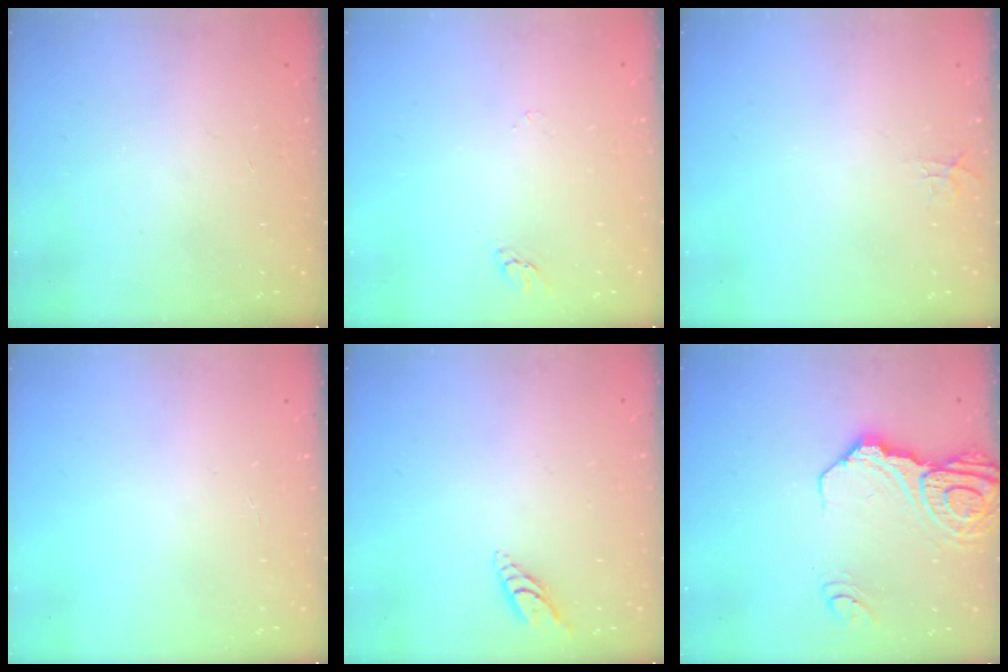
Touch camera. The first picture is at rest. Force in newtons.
{"total": 2.5, "press": 2.5, "slide": 0.2}
{"total": 4.7, "press": 4.6, "slide": 0.4}
{"total": 2.5, "press": 2.5, "slide": 0.3}
{"total": 6.2, "press": 6.2, "slide": 0.7}
{"total": 16.8, "press": 16.7, "slide": 2.0}